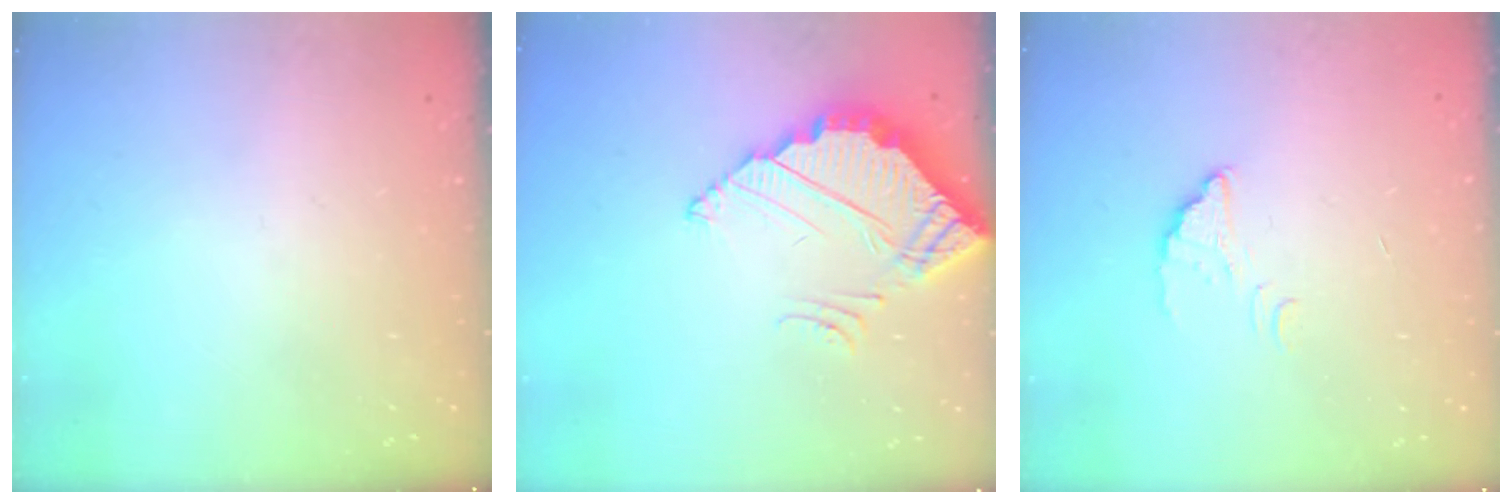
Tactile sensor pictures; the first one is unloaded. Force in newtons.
{"total": 3.9, "press": 3.9, "slide": 0.2}
{"total": 2.6, "press": 2.6, "slide": 0.1}